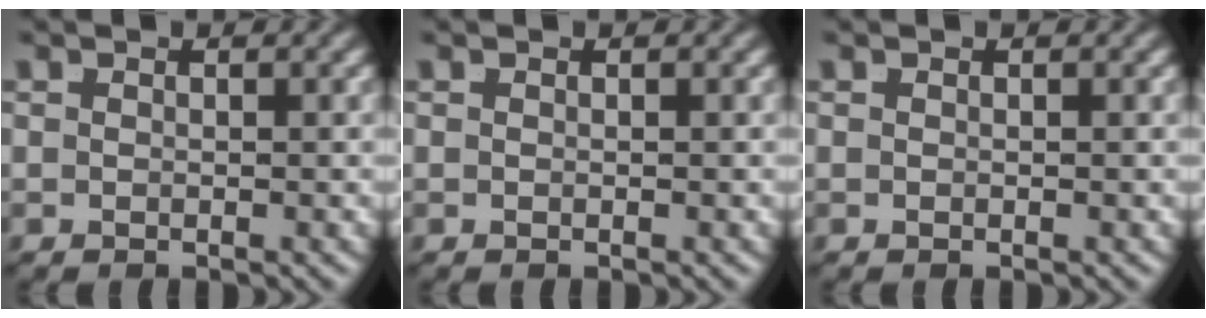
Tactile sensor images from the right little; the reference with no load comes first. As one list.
[{"total": 0.0}, {"total": 0.0}]